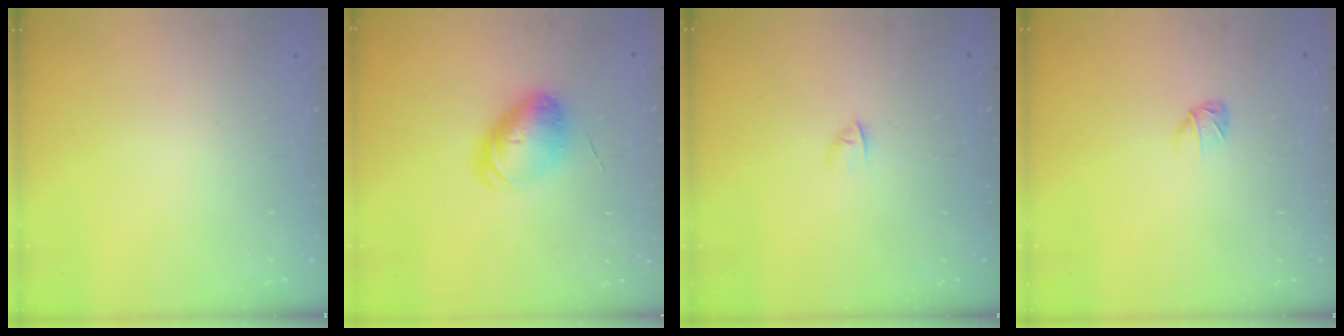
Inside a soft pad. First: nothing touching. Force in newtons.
{"total": 8.9, "press": 8.7, "slide": 1.8}
{"total": 2.8, "press": 2.7, "slide": 0.7}
{"total": 3.0, "press": 2.9, "slide": 0.7}